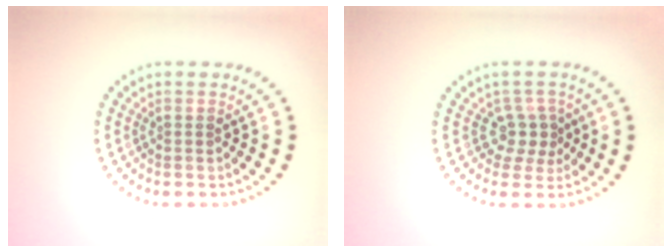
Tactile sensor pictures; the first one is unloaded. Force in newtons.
{"total": 2.4, "press": 1.7, "slide": 1.7}